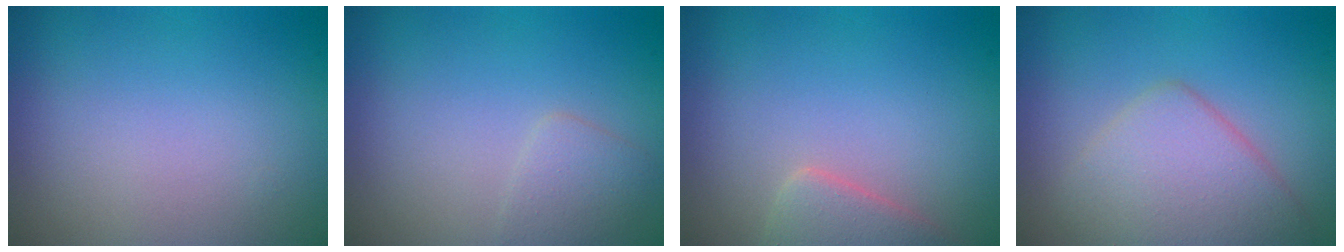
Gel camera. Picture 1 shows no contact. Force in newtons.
{"total": 1.7, "press": 1.7, "slide": 0.0}
{"total": 2.6, "press": 2.6, "slide": 0.3}
{"total": 5.0, "press": 5.0, "slide": 0.2}